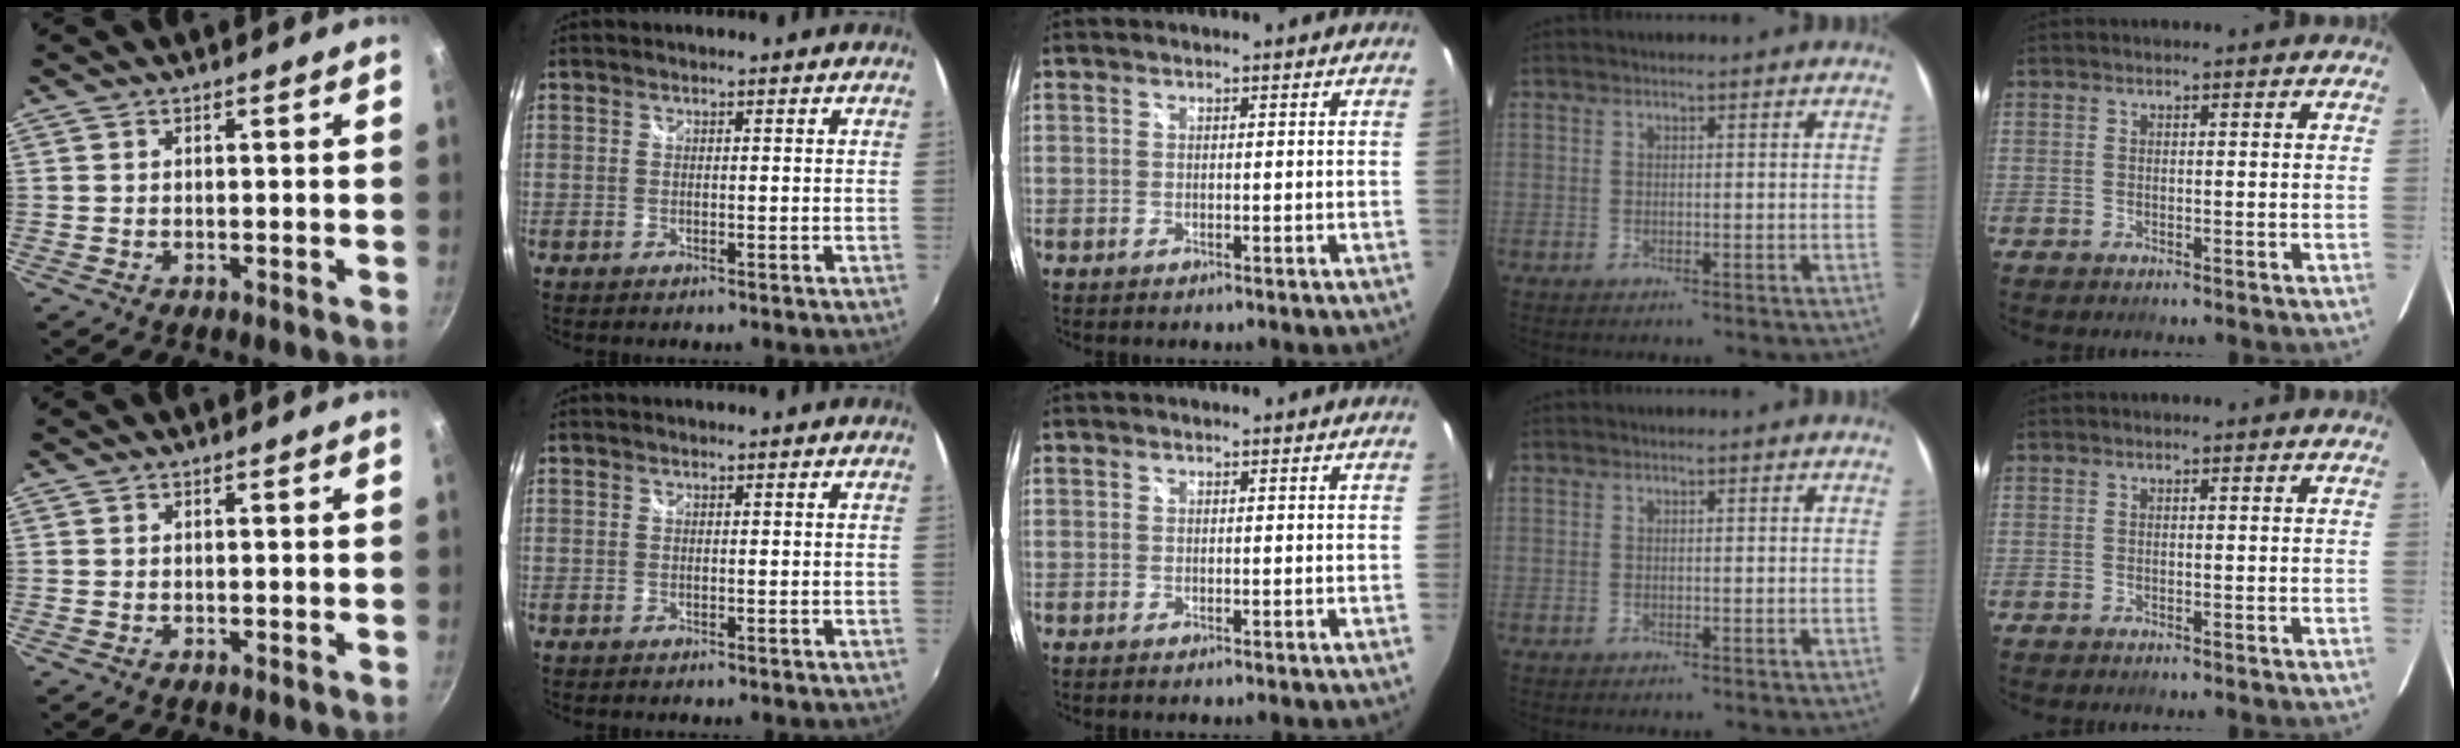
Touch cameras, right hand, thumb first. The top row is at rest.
{}